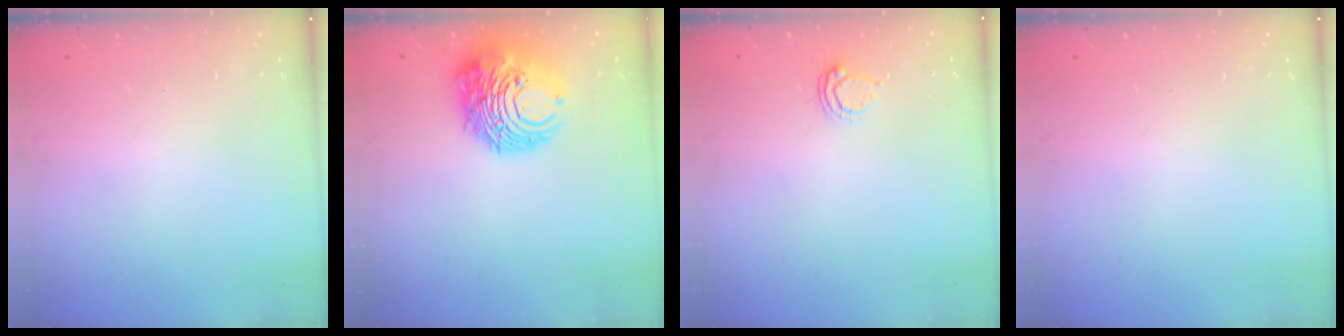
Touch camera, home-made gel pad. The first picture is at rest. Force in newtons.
{"total": 13.2, "press": 13.1, "slide": 1.6}
{"total": 3.6, "press": 3.6, "slide": 0.3}
{"total": 0.0}